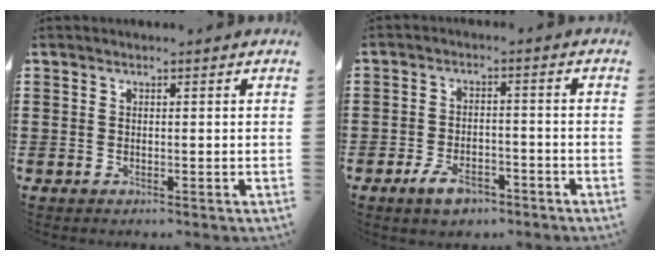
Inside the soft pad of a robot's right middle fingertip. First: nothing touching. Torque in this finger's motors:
{"motor_torque": [0.31, -0.06, 0.19, 0.04]}